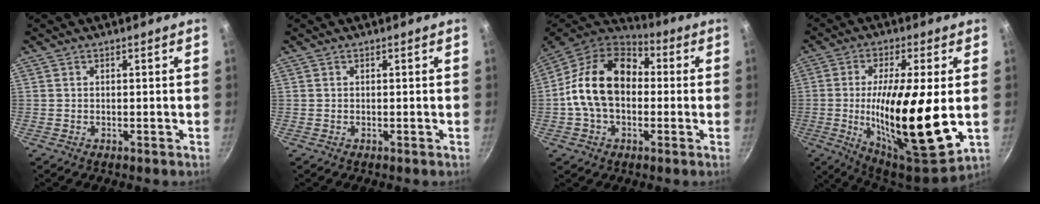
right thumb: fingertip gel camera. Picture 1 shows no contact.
{"total": 0.0}
{"total": 17.7, "force": [0.2, 12.5, 12.5], "torque": [-0.191, 0.039, -0.014]}
{"total": 21.9, "force": [-1.3, 5.8, 21.0], "torque": [-0.359, -0.015, -0.018]}